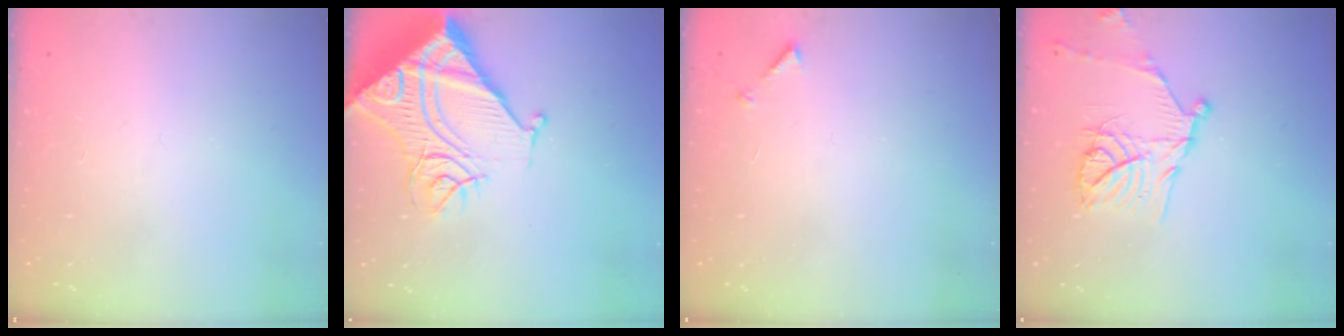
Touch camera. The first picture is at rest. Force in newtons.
{"total": 23.6, "press": 23.4, "slide": 3.0}
{"total": 5.0, "press": 4.9, "slide": 0.5}
{"total": 16.1, "press": 16.1, "slide": 1.3}